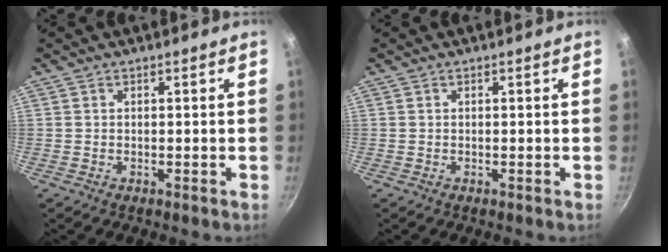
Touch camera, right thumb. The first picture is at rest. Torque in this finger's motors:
{"motor_torque": [-0.01, 0.01, -0.38, -0.38, 0.00]}